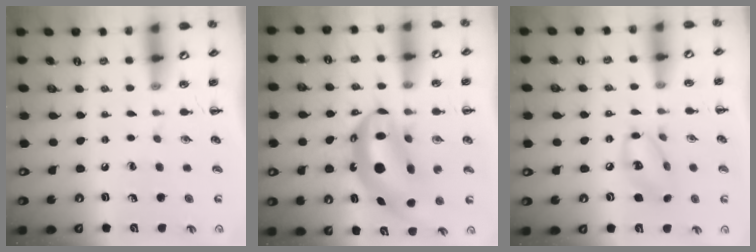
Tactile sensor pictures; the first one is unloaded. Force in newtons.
{"total": 10.9, "press": 10.7, "slide": 2.5}
{"total": 10.5, "press": 10.5, "slide": 1.0}